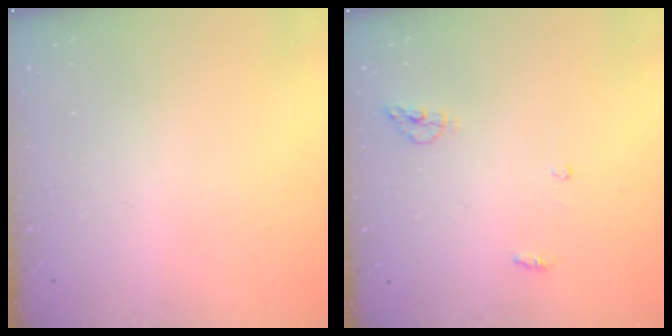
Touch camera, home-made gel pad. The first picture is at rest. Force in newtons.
{"total": 4.7, "press": 4.7, "slide": 0.2}